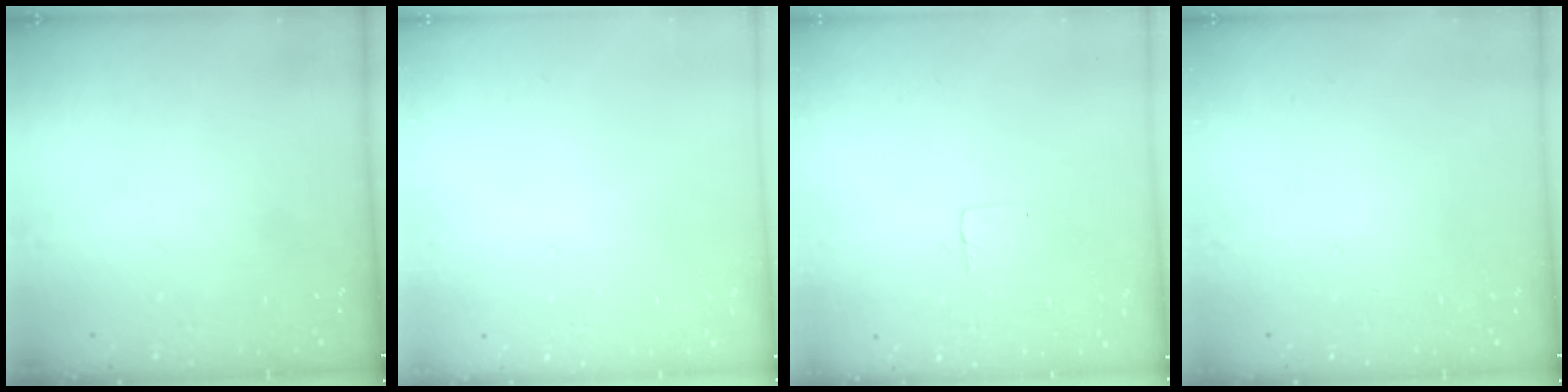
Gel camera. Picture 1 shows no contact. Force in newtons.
{"total": 0.0}
{"total": 2.5, "press": 2.5, "slide": 0.1}
{"total": 0.0}